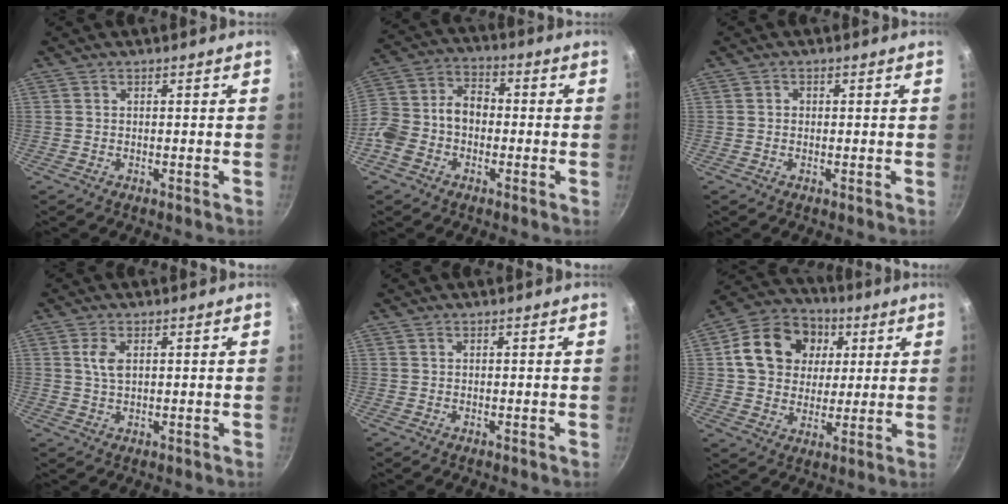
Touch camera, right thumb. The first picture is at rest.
{"total": 12.1, "force": [-2.5, 9.0, 7.7], "torque": [-0.129, 0.046, -0.061]}
{"total": 1.0, "force": [0.1, 1.0, 0.4], "torque": [-0.004, 0.005, 0.000]}
{"total": 3.4, "force": [1.0, 1.8, 2.7], "torque": [-0.051, -0.002, 0.020]}
{"total": 0.0}
{"total": 16.2, "force": [4.1, 13.2, 8.4], "torque": [-0.129, 0.011, 0.060]}